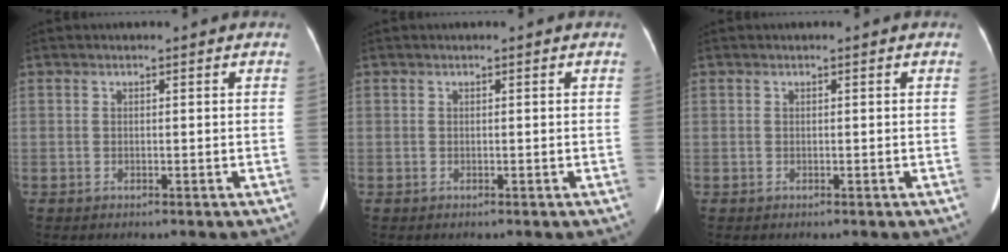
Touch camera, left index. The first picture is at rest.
{"total": 0.0}
{"total": 0.0}